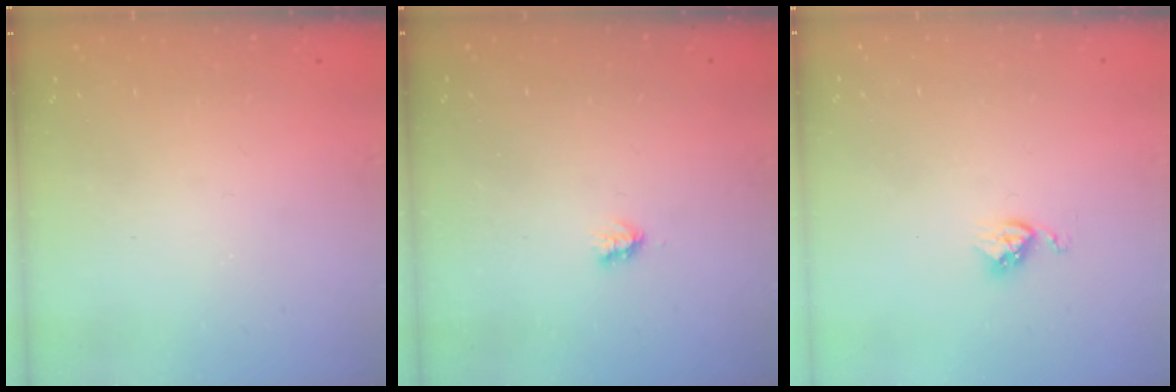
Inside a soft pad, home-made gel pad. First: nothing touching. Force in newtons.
{"total": 1.7, "press": 1.7, "slide": 0.3}
{"total": 3.6, "press": 3.6, "slide": 0.4}